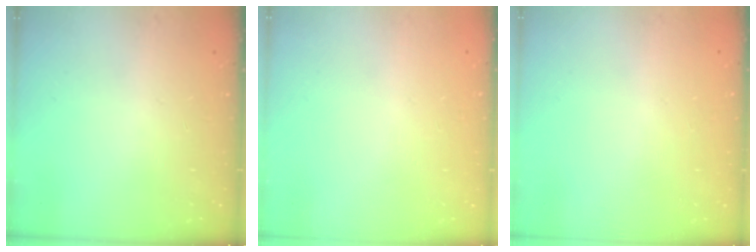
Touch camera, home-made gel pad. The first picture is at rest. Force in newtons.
{"total": 0.0}
{"total": 0.5, "press": 0.5, "slide": 0.1}